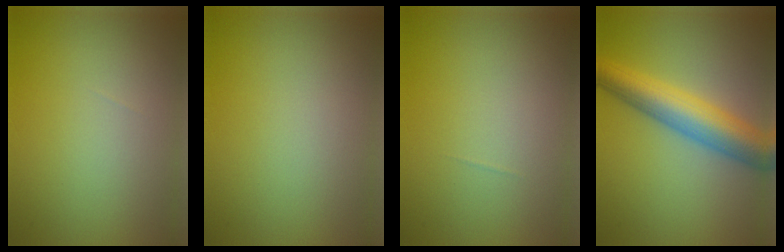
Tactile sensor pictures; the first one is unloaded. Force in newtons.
{"total": 0.0}
{"total": 0.0}
{"total": 7.2, "press": 7.2, "slide": 0.2}